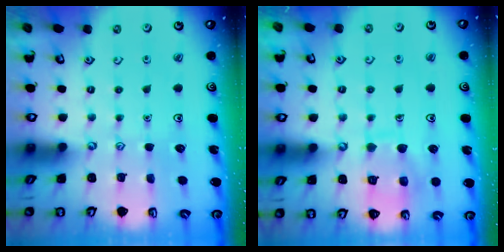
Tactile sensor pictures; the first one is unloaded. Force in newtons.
{"total": 10.6, "press": 10.6, "slide": 0.9}